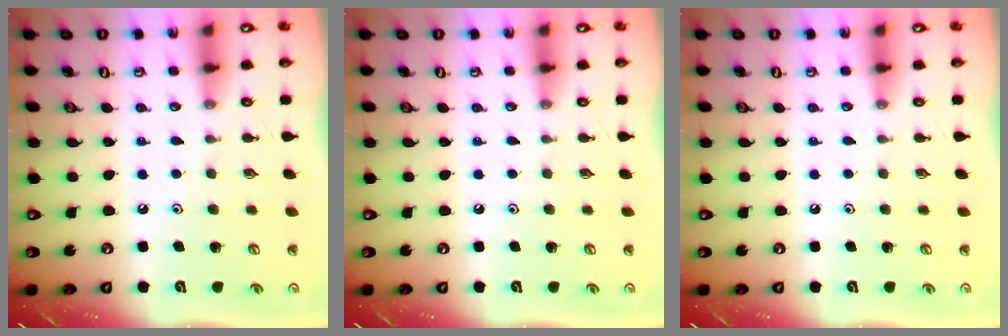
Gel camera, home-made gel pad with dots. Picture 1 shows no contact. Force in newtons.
{"total": 0.0}
{"total": 0.0}